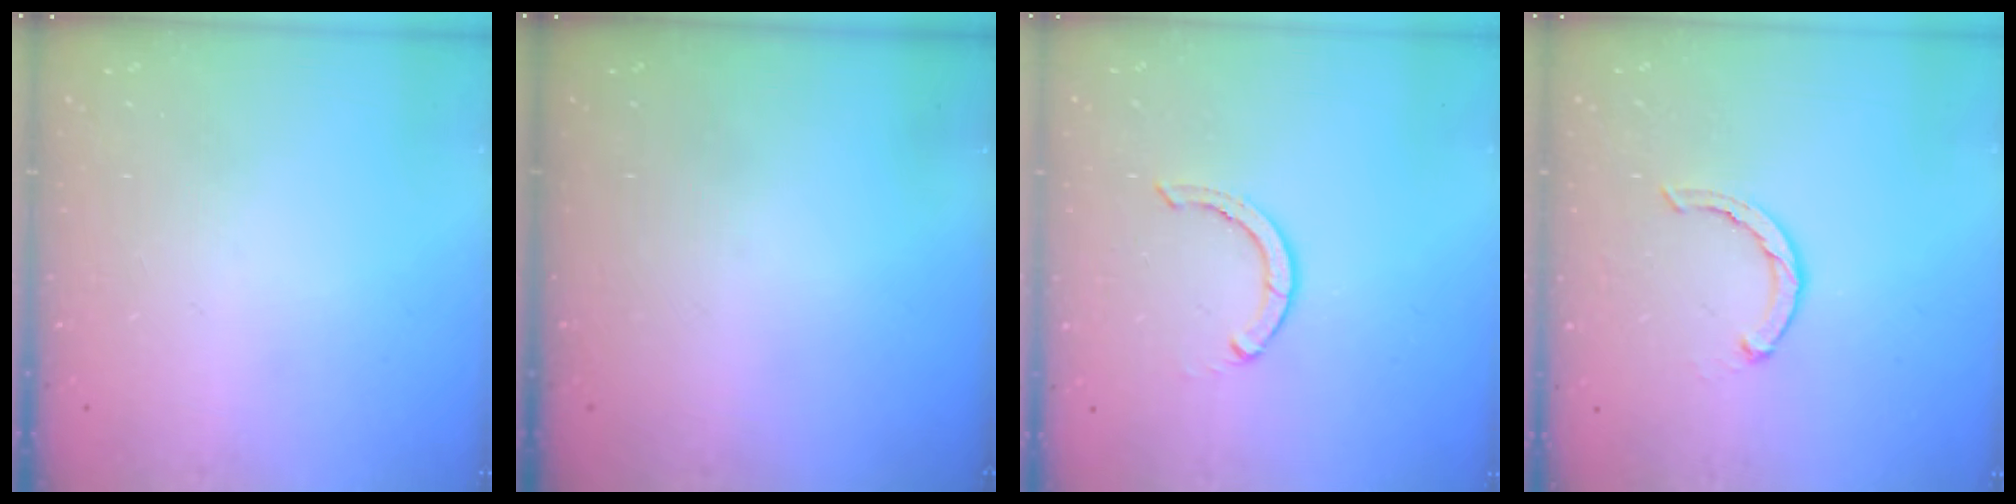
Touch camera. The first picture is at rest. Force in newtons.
{"total": 0.0}
{"total": 2.9, "press": 2.9, "slide": 0.1}
{"total": 3.1, "press": 3.0, "slide": 0.5}